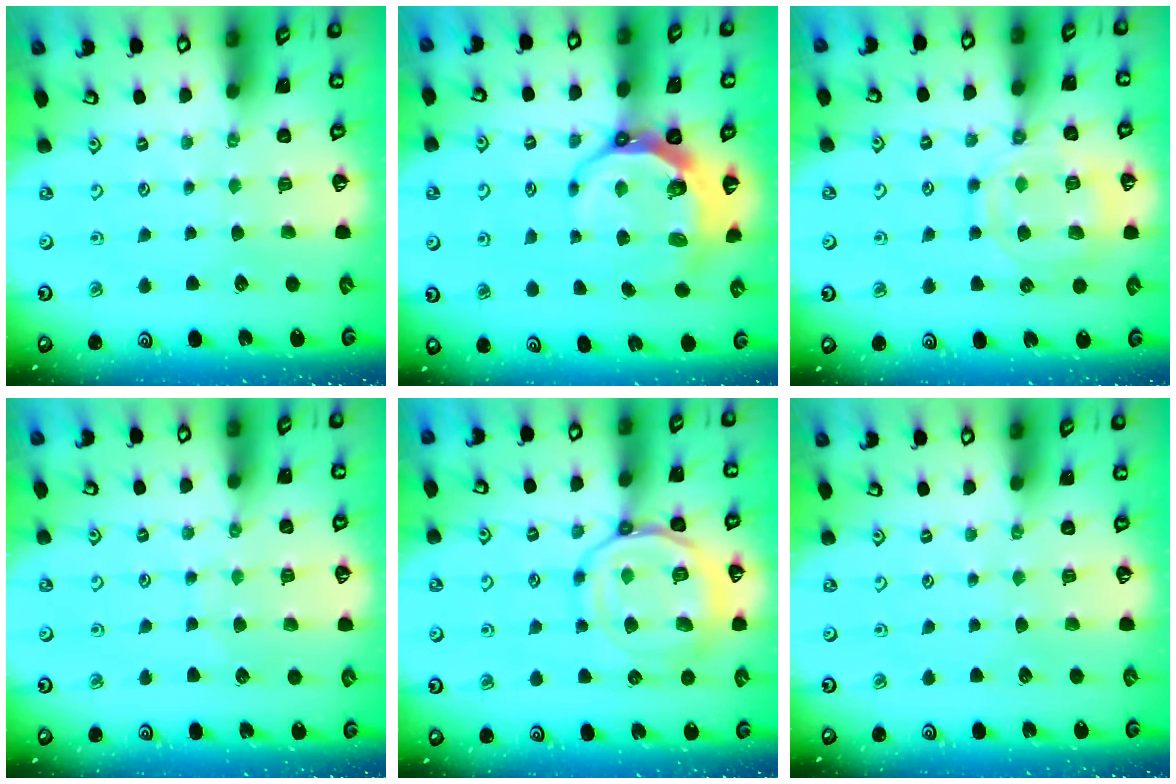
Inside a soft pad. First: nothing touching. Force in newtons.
{"total": 7.9, "press": 6.8, "slide": 4.0}
{"total": 13.1, "press": 13.1, "slide": 1.2}
{"total": 4.9, "press": 4.8, "slide": 0.4}
{"total": 16.4, "press": 16.3, "slide": 1.6}
{"total": 0.0}